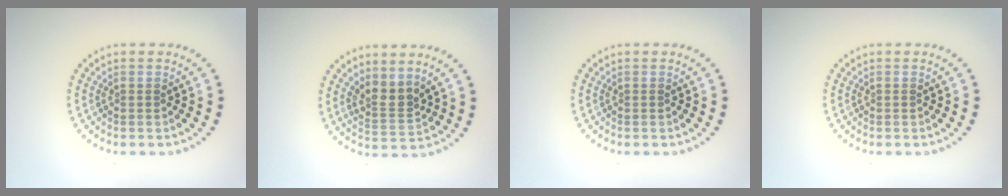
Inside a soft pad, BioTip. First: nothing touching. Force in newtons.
{"total": 2.6, "press": 2.0, "slide": 1.7}
{"total": 0.0}
{"total": 0.0}